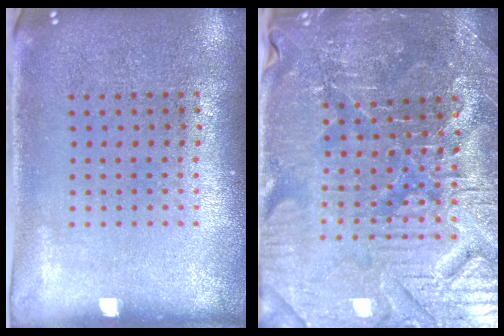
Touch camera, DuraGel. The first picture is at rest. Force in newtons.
{"total": 4.3, "press": 4.2, "slide": 0.8}